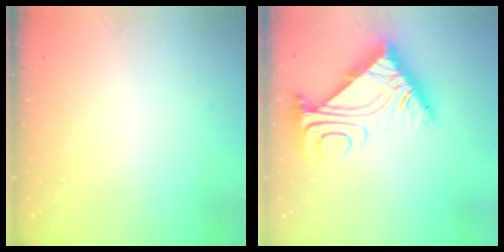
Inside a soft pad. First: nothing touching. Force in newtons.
{"total": 11.1, "press": 11.0, "slide": 1.0}